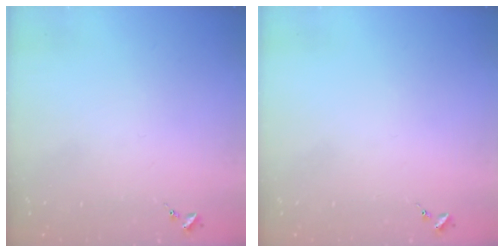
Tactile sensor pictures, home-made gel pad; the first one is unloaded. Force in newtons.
{"total": 0.0}